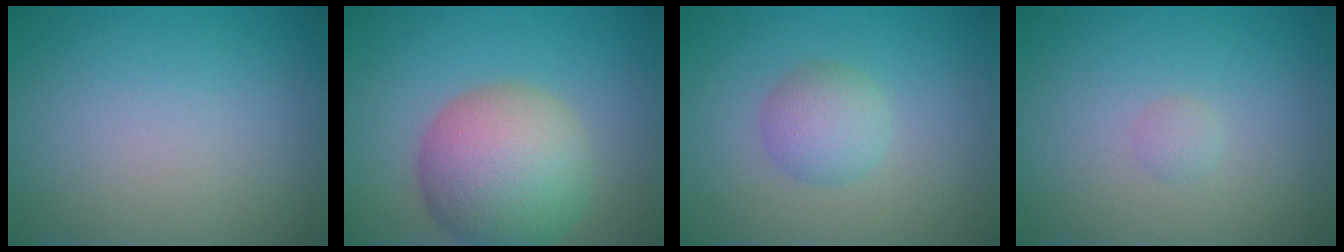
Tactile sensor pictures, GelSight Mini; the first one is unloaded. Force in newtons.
{"total": 9.0, "press": 9.0, "slide": 0.4}
{"total": 2.7, "press": 2.7, "slide": 0.0}
{"total": 0.7, "press": 0.7, "slide": 0.0}